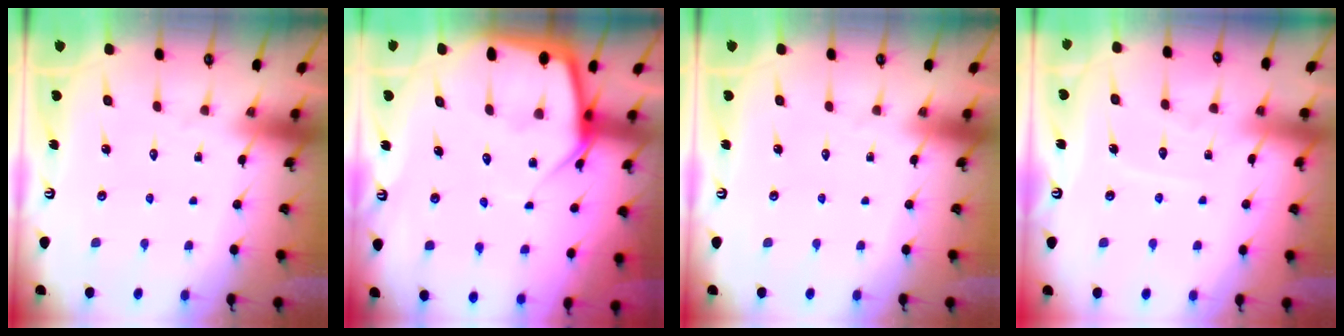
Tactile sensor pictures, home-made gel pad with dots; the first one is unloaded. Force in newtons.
{"total": 7.8, "press": 7.7, "slide": 0.7}
{"total": 0.0}
{"total": 4.9, "press": 4.9, "slide": 0.3}